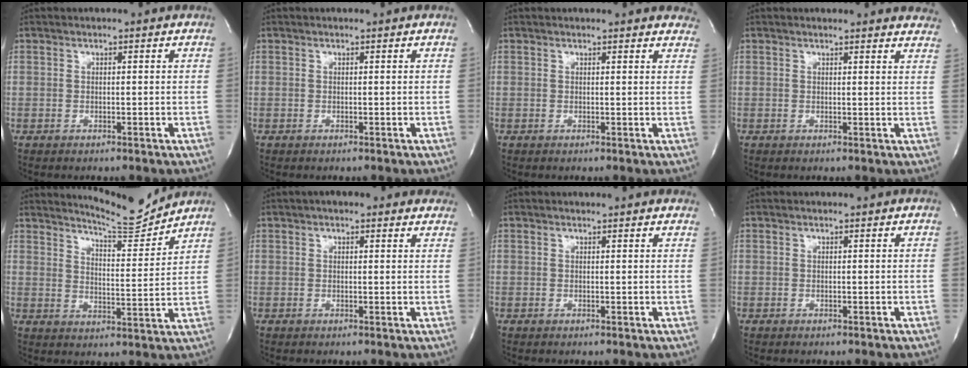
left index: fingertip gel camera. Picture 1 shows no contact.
{"total": 0.0}
{"total": 10.9, "force": [10.3, 2.6, 2.6], "torque": [-0.009, 0.002, 0.095]}
{"total": 13.0, "force": [12.5, 2.2, 2.4], "torque": [-0.007, -0.026, 0.116]}
{"total": 8.4, "force": [8.3, -0.6, 0.7], "torque": [-0.023, -0.027, 0.127]}
{"total": 6.4, "force": [5.0, 2.3, 3.3], "torque": [-0.033, 0.023, 0.057]}
{"total": 3.6, "force": [3.4, 0.7, 0.9], "torque": [-0.018, 0.014, 0.030]}
{"total": 0.0}